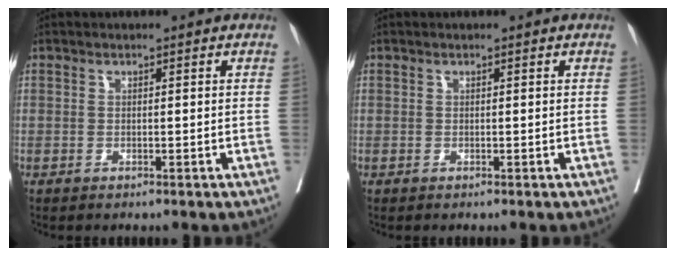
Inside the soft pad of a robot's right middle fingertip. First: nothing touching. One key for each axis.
{"total": 0.0}